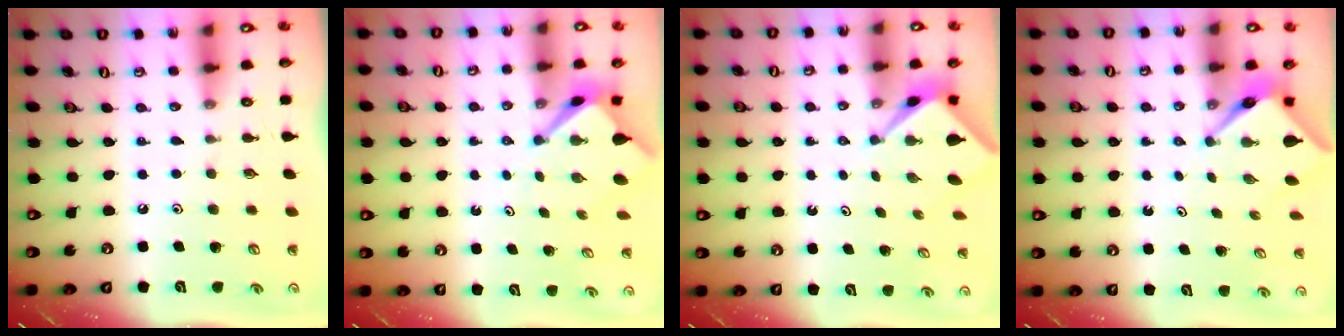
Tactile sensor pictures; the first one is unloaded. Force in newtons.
{"total": 3.4, "press": 3.4, "slide": 0.3}
{"total": 2.1, "press": 2.1, "slide": 0.2}
{"total": 3.9, "press": 3.9, "slide": 0.2}